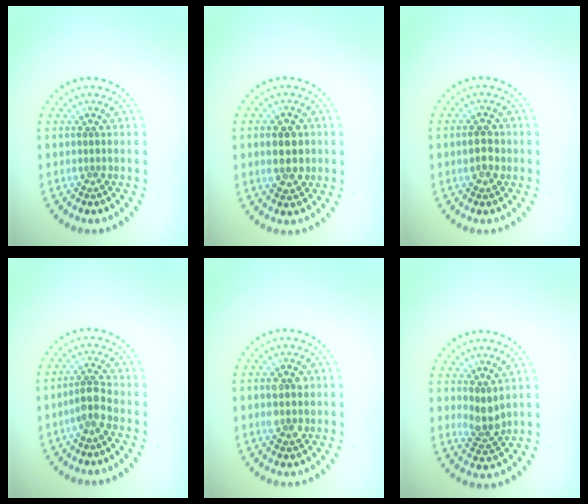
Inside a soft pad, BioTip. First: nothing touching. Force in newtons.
{"total": 4.5, "press": 4.5, "slide": 0.1}
{"total": 2.3, "press": 2.3, "slide": 0.2}
{"total": 2.2, "press": 1.7, "slide": 1.3}
{"total": 2.7, "press": 2.7, "slide": 0.3}
{"total": 2.1, "press": 1.8, "slide": 1.2}